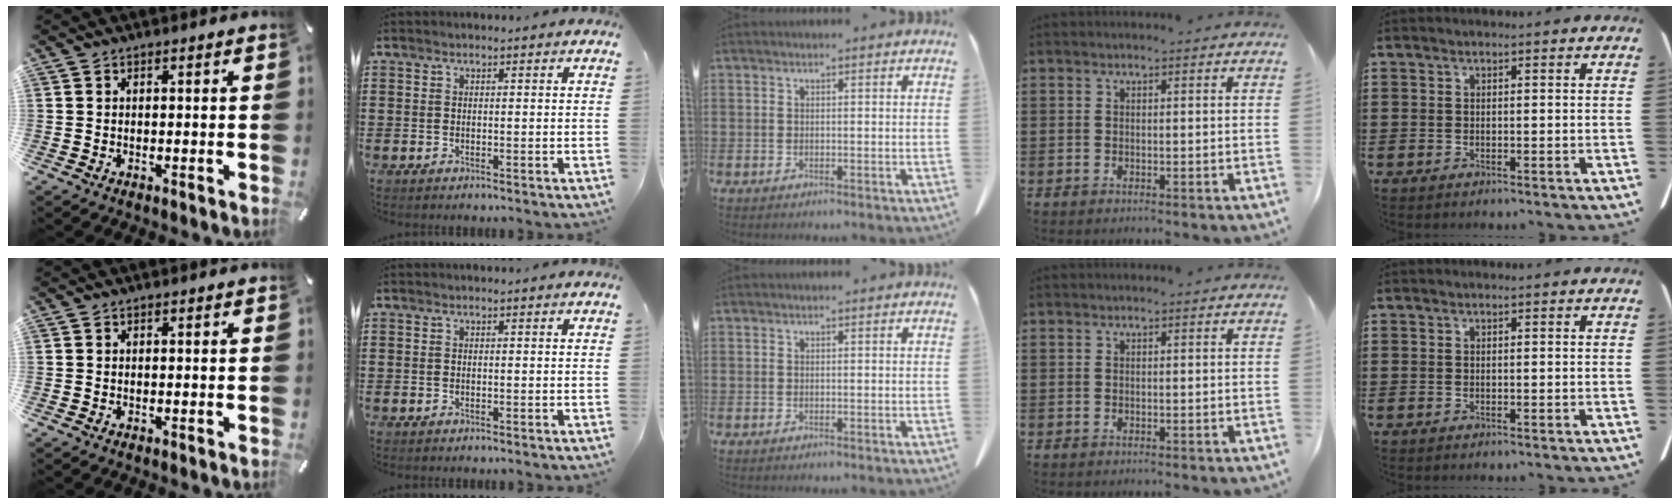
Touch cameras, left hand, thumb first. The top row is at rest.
{}